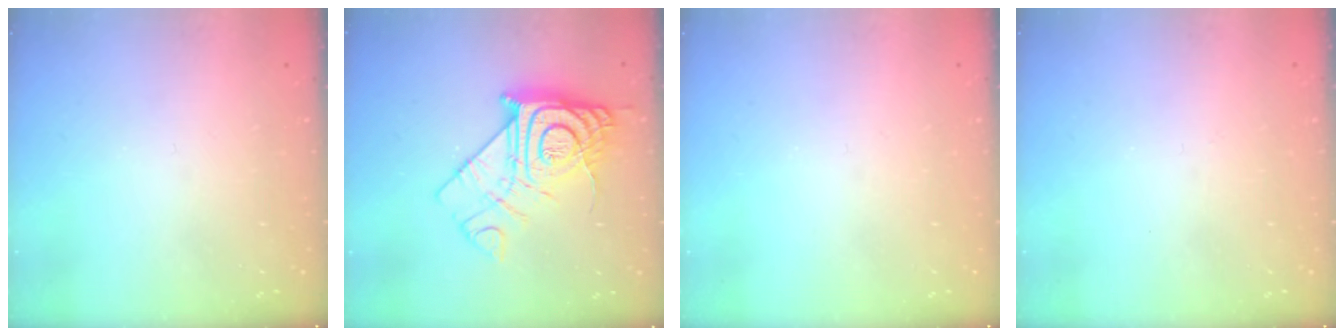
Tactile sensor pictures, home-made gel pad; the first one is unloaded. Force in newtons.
{"total": 15.9, "press": 15.8, "slide": 1.7}
{"total": 0.0}
{"total": 2.2, "press": 2.2, "slide": 0.4}